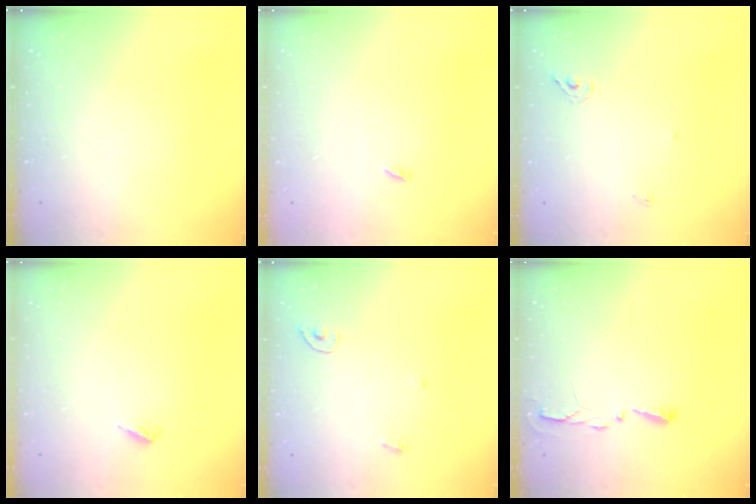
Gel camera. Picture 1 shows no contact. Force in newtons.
{"total": 2.3, "press": 2.3, "slide": 0.2}
{"total": 4.3, "press": 4.3, "slide": 0.1}
{"total": 2.6, "press": 2.2, "slide": 1.3}
{"total": 3.6, "press": 3.5, "slide": 0.4}
{"total": 3.5, "press": 3.5, "slide": 0.5}